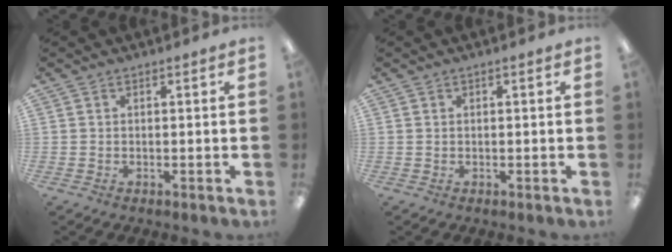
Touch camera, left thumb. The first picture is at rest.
{"total": 0.0}